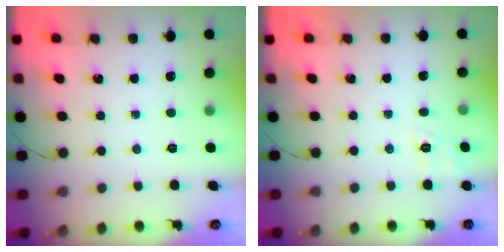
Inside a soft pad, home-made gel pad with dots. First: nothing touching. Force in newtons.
{"total": 6.7, "press": 6.4, "slide": 2.1}